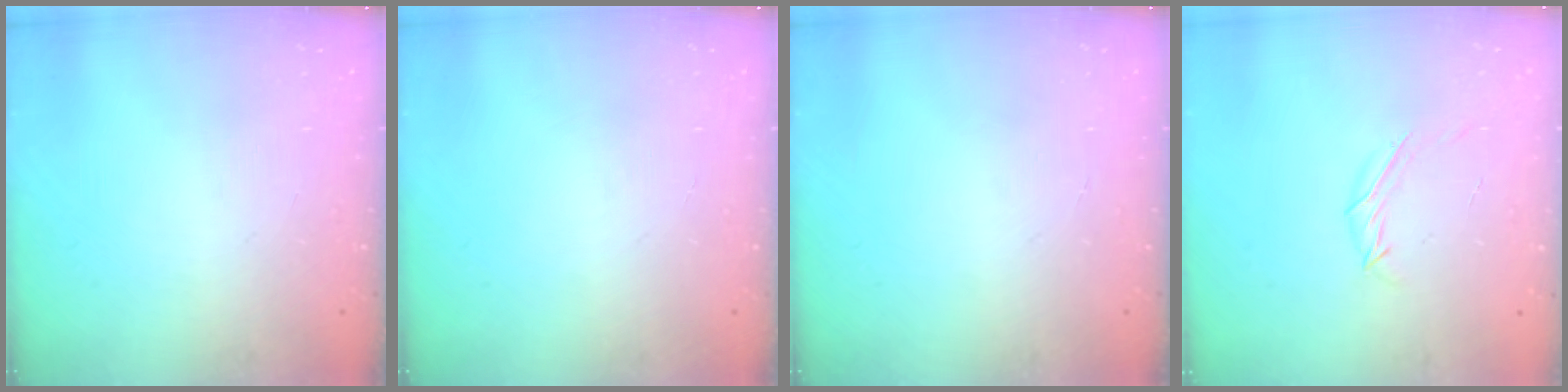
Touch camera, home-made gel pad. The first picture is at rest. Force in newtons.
{"total": 0.0}
{"total": 0.0}
{"total": 4.5, "press": 4.4, "slide": 0.9}